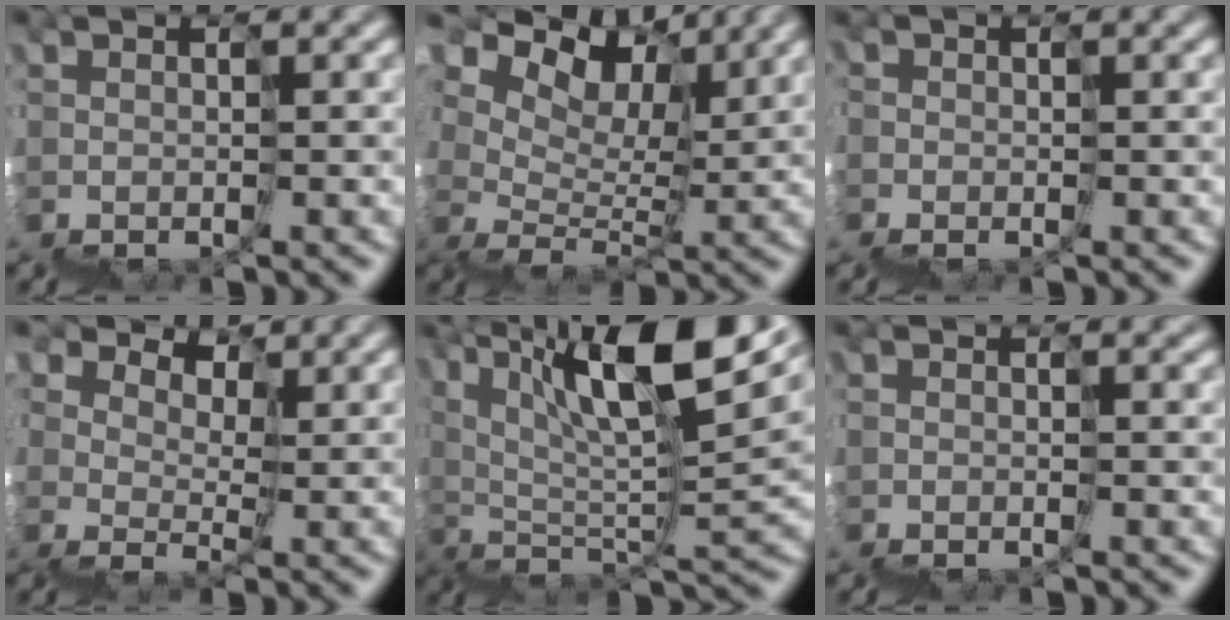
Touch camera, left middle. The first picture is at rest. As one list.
[{"total": 7.0, "force": [6.6, 2.3, 0.6], "torque": [-0.013, 0.025, 0.107]}, {"total": 2.8, "force": [-1.3, 1.7, 1.8], "torque": [-0.037, -0.017, -0.019]}, {"total": 3.5, "force": [3.2, 1.2, -0.6], "torque": [0.023, 0.015, 0.061]}, {"total": 11.6, "force": [7.8, 2.9, 8.0], "torque": [-0.142, 0.028, 0.135]}, {"total": 0.9, "force": [0.0, 0.6, 0.6], "torque": [-0.011, -0.005, -0.002]}]